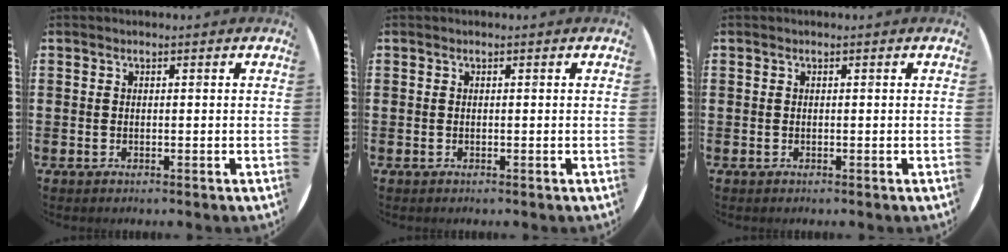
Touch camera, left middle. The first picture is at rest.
{"total": 0.0}
{"total": 0.0}